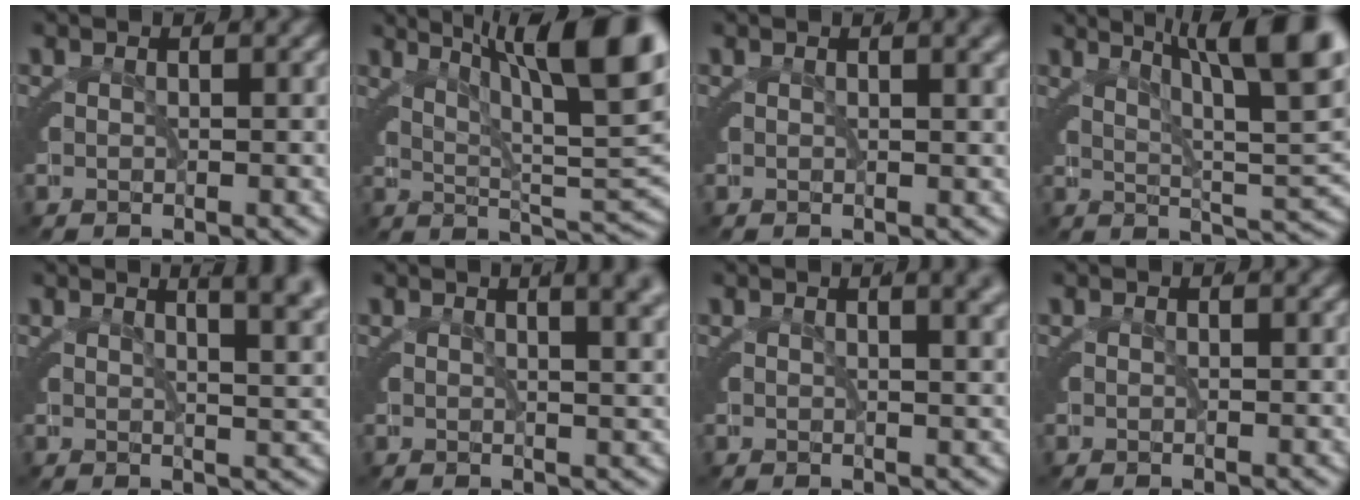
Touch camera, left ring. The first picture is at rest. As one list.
[{"total": 11.6, "force": [4.9, 3.5, 9.9], "torque": [-0.113, 0.011, 0.074]}, {"total": 0.9, "force": [0.5, -0.1, 0.7], "torque": [-0.011, 0.002, 0.009]}, {"total": 10.4, "force": [4.4, 2.9, 8.9], "torque": [-0.097, 0.011, 0.066]}, {"total": 6.6, "force": [3.9, 1.4, 5.1], "torque": [-0.043, 0.013, 0.053]}, {"total": 4.3, "force": [2.6, 0.6, 3.4], "torque": [-0.026, 0.014, 0.036]}, {"total": 2.4, "force": [1.4, 0.0, 1.9], "torque": [-0.017, 0.006, 0.021]}, {"total": 0.0}]